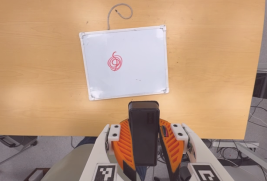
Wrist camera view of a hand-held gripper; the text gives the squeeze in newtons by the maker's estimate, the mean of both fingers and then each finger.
{"total": 11.6, "left": 9.3, "right": 14.0}